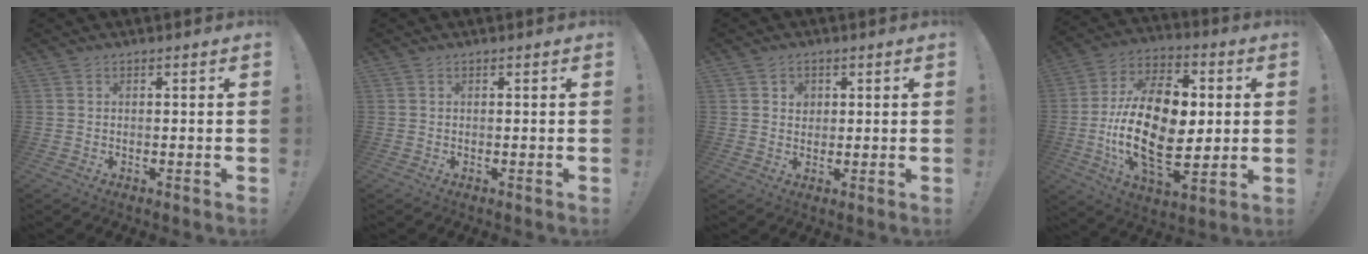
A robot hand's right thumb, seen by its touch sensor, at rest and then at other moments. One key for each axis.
{"total": 0.0}
{"total": 2.7, "fx": 1.1, "fy": 2.4, "fz": 0.5, "tx": 0.007, "ty": -0.010, "tz": 0.016}
{"total": 25.3, "fx": -1.1, "fy": 14.4, "fz": 20.8, "tx": -0.395, "ty": -0.003, "tz": -0.015}